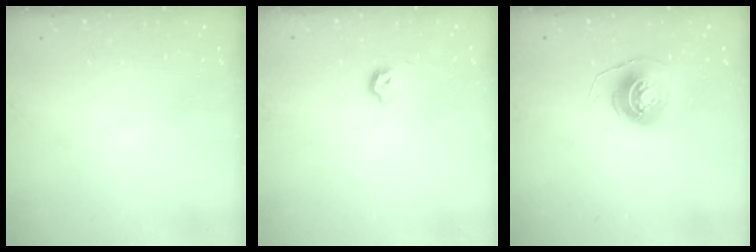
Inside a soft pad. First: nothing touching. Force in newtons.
{"total": 3.4, "press": 3.3, "slide": 0.6}
{"total": 6.4, "press": 6.4, "slide": 0.6}